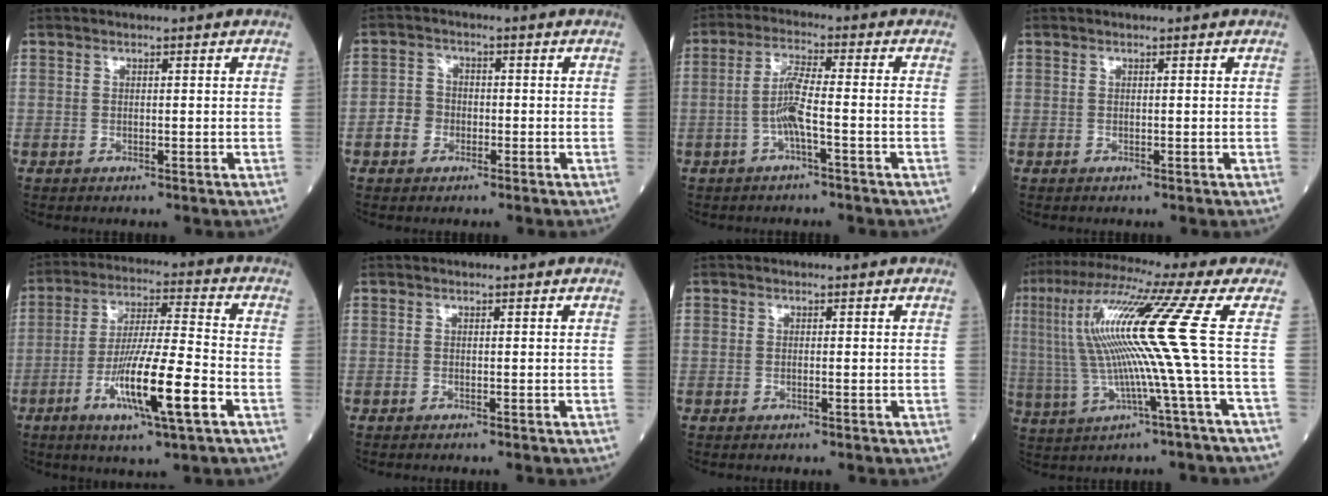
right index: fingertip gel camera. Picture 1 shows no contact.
{"total": 3.4, "force": [-1.4, 2.8, 1.3], "torque": [-0.024, 0.010, -0.029]}
{"total": 5.3, "force": [-1.6, 0.0, 5.0], "torque": [-0.101, 0.008, -0.033]}
{"total": 0.0}
{"total": 13.7, "force": [-5.3, 0.8, 12.6], "torque": [-0.233, -0.014, -0.093]}
{"total": 0.8, "force": [-0.7, 0.0, 0.4], "torque": [0.001, 0.001, -0.011]}
{"total": 0.8, "force": [-0.1, 0.5, 0.6], "torque": [-0.015, 0.001, -0.002]}
{"total": 14.1, "force": [1.4, -2.3, 13.9], "torque": [-0.272, 0.020, 0.026]}